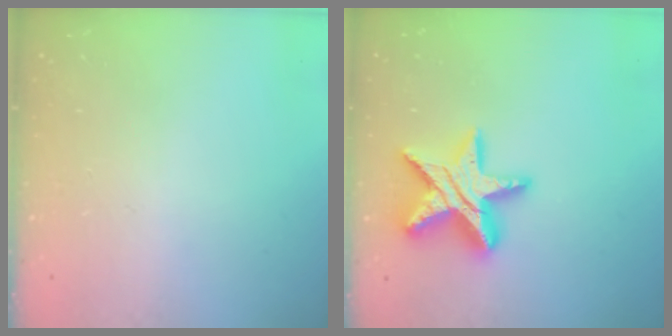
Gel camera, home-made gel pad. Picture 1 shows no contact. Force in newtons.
{"total": 16.3, "press": 16.2, "slide": 1.4}